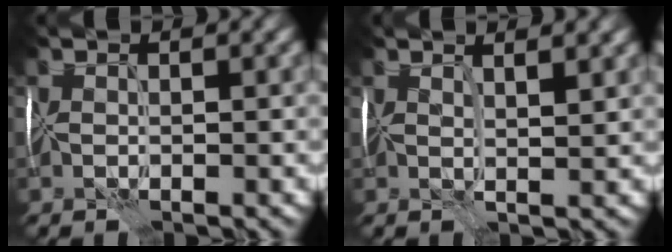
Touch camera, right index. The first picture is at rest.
{"total": 2.8, "force": [1.8, 0.6, 2.1], "torque": [-0.026, 0.009, 0.019]}